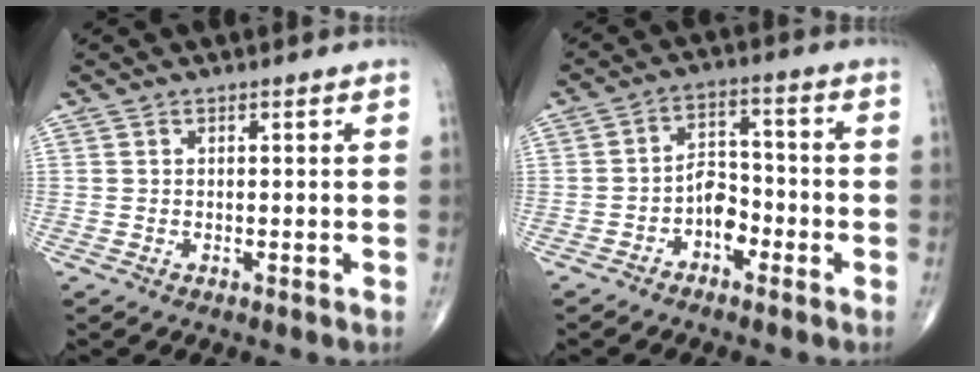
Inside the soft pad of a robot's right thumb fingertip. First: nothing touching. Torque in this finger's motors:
{"motor_torque": [2.20, 2.06, 0.34, -0.54, 0.04]}